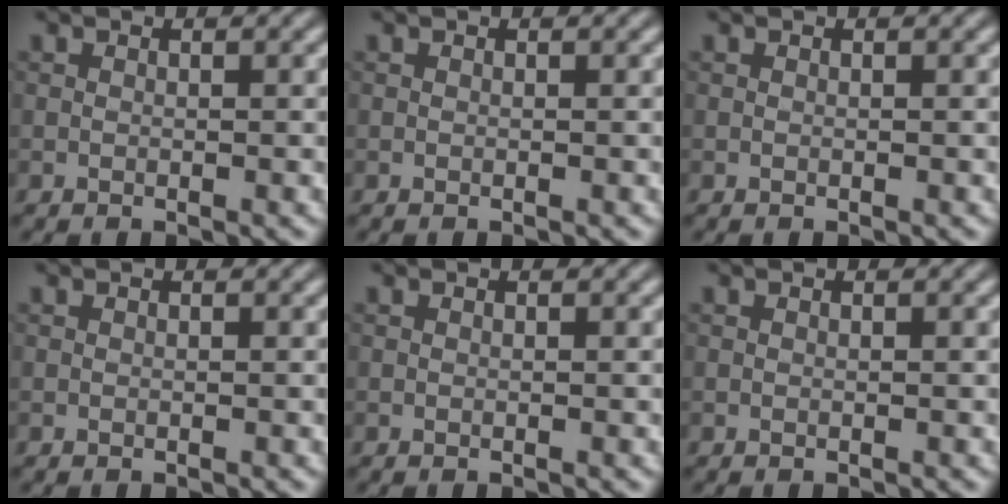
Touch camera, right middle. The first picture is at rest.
{"total": 0.0}
{"total": 0.0}
{"total": 0.0}
{"total": 0.0}
{"total": 0.0}